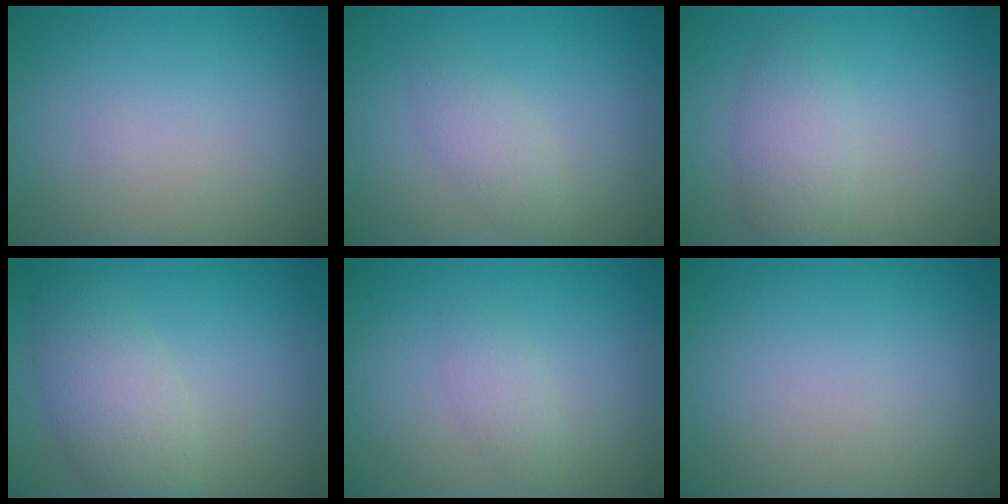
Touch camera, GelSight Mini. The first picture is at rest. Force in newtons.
{"total": 1.9, "press": 1.9, "slide": 0.1}
{"total": 3.0, "press": 3.0, "slide": 0.1}
{"total": 4.3, "press": 4.3, "slide": 0.1}
{"total": 1.5, "press": 1.5, "slide": 0.1}
{"total": 0.0}